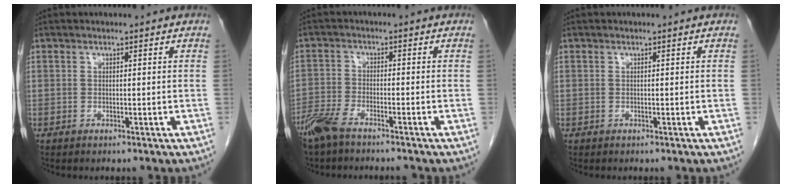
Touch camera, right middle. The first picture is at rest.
{"total": 5.8, "force": [-4.8, 1.2, 3.1], "torque": [-0.070, -0.011, -0.093]}
{"total": 0.0}